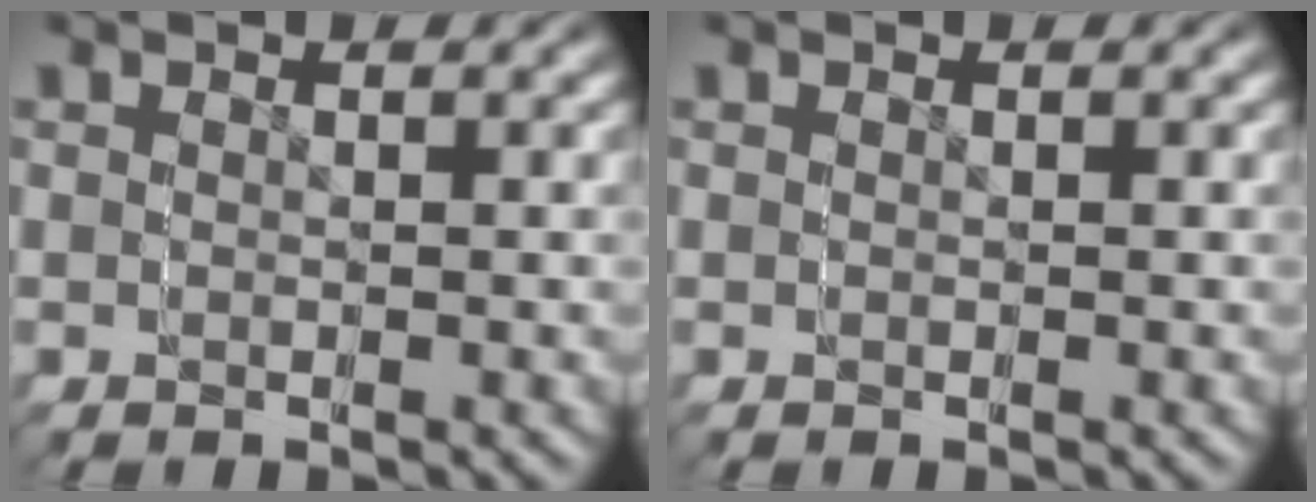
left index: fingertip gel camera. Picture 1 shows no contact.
{"total": 0.0}